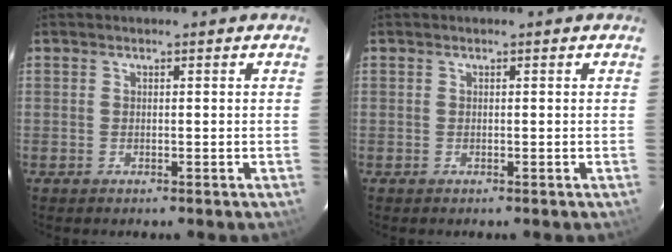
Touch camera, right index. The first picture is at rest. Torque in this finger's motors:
{"motor_torque": [0.13, 0.11, -0.02, 0.00]}